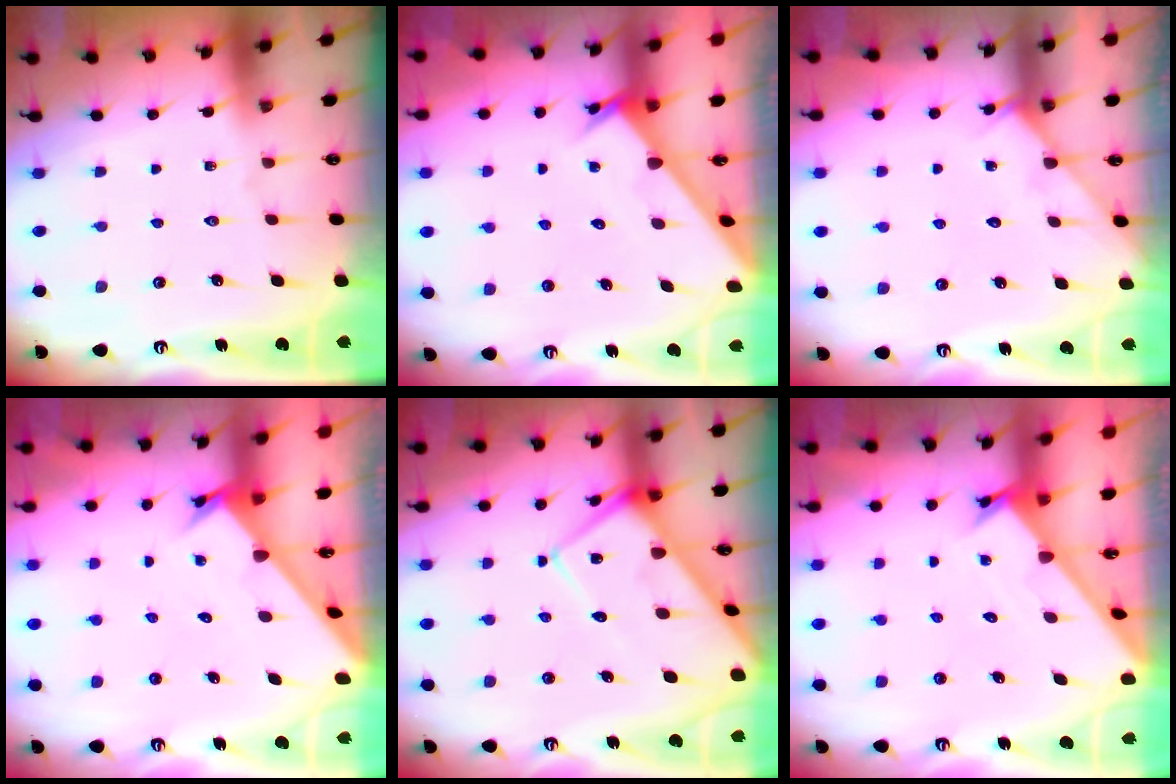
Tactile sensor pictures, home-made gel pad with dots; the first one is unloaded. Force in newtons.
{"total": 3.8, "press": 3.8, "slide": 0.3}
{"total": 2.8, "press": 2.7, "slide": 0.4}
{"total": 2.7, "press": 2.7, "slide": 0.3}
{"total": 10.9, "press": 10.9, "slide": 1.0}
{"total": 1.6, "press": 1.6, "slide": 0.1}